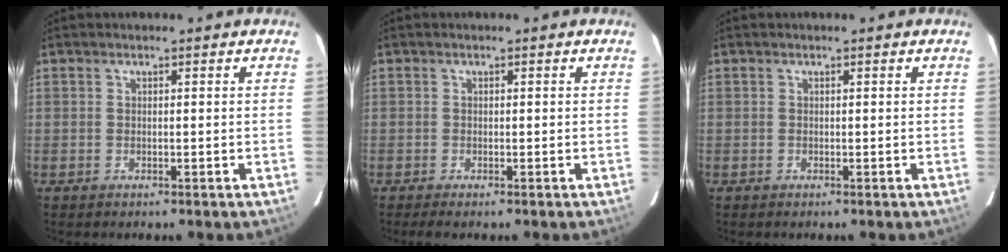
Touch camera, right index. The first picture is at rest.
{"total": 1.2, "force": [-0.9, 0.1, 0.8], "torque": [-0.016, -0.004, -0.016]}
{"total": 0.0}